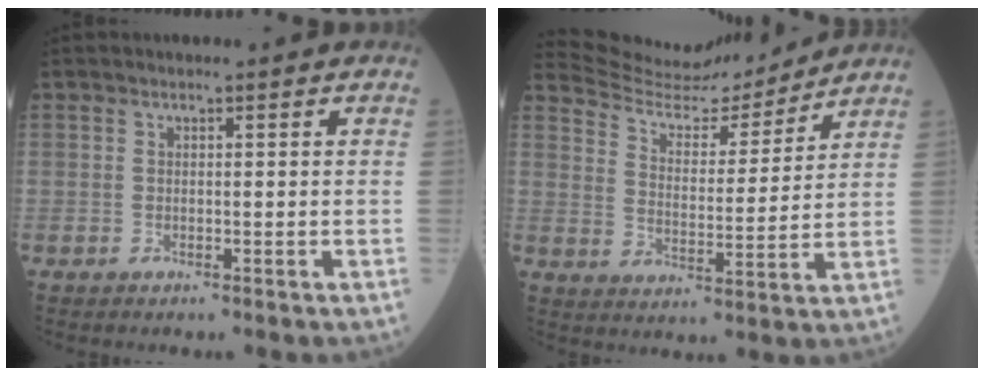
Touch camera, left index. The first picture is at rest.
{"total": 12.7, "force": [12.5, 1.6, 1.8], "torque": [-0.040, 0.000, 0.202]}